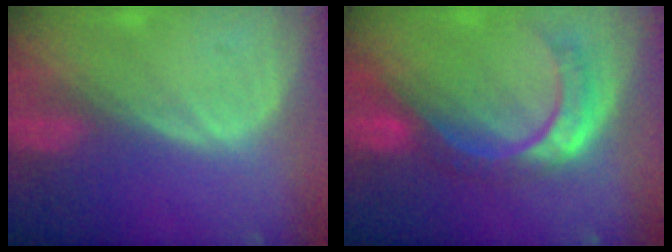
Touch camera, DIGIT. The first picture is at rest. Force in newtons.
{"total": 8.7, "press": 7.3, "slide": 4.7}